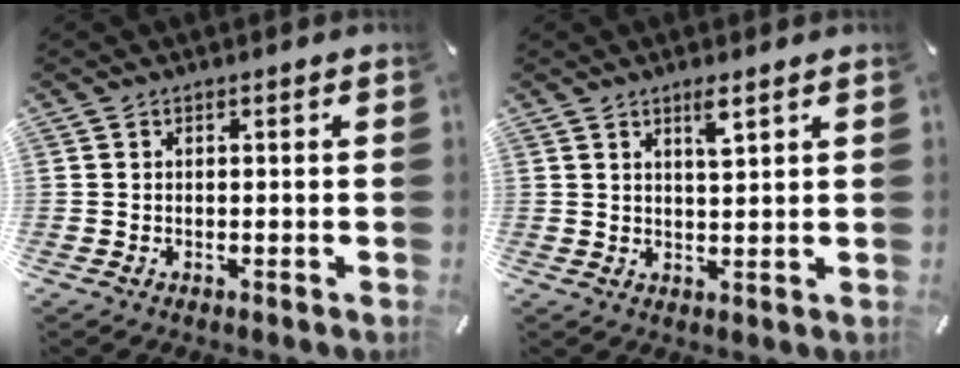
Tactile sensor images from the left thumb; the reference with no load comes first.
{"total": 3.9, "force": [2.5, 0.8, 2.9], "torque": [-0.057, -0.003, 0.041]}